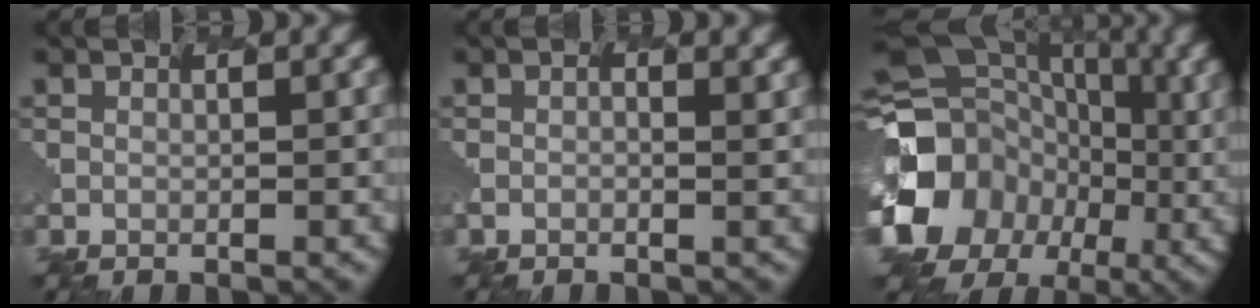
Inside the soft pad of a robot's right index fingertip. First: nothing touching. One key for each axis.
{"total": 0.5, "fx": -0.1, "fy": -0.4, "fz": -0.3, "tx": 0.001, "ty": -0.001, "tz": -0.010}
{"total": 16.2, "fx": -4.6, "fy": 15.0, "fz": 4.0, "tx": -0.139, "ty": -0.004, "tz": -0.118}